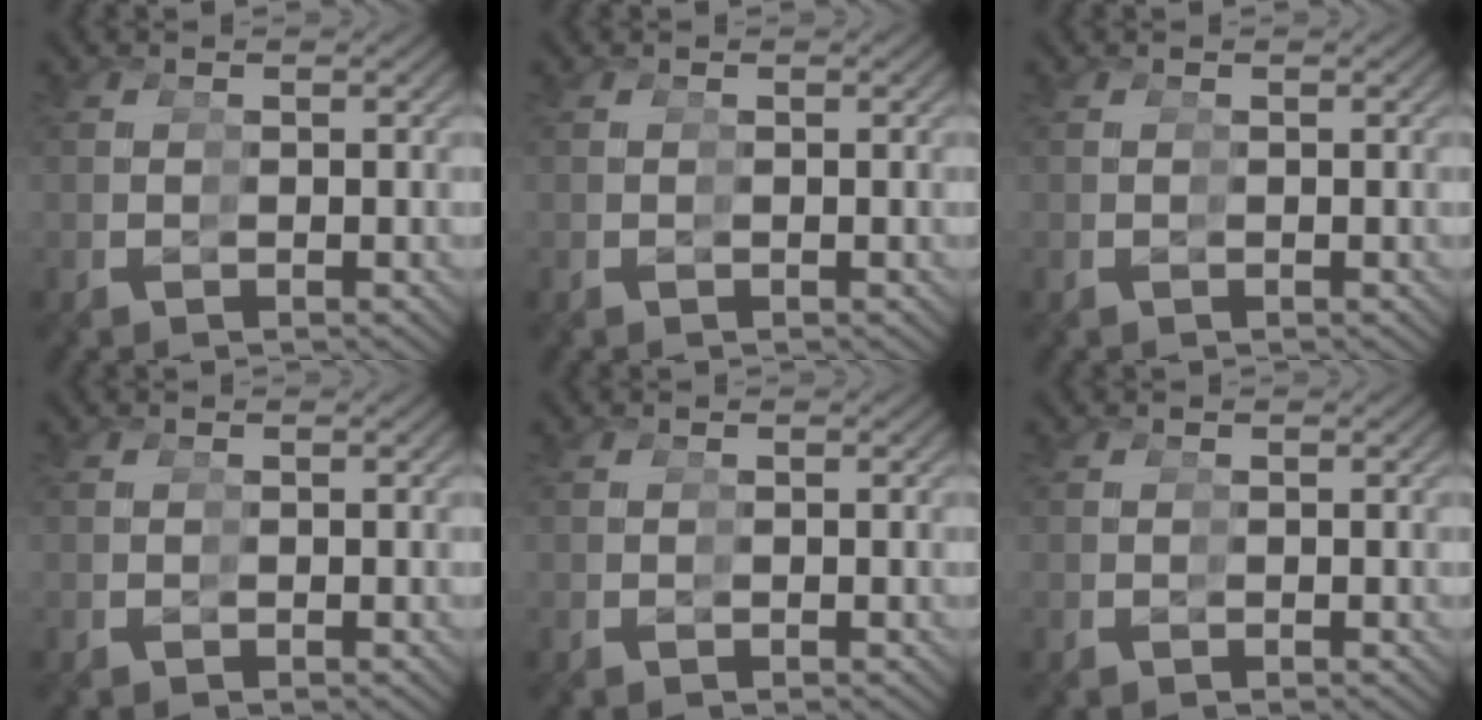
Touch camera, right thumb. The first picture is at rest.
{"total": 0.0}
{"total": 0.0}
{"total": 0.0}
{"total": 0.0}
{"total": 0.0}